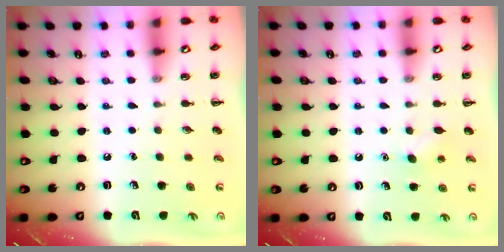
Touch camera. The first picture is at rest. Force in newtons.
{"total": 3.9, "press": 3.7, "slide": 1.1}